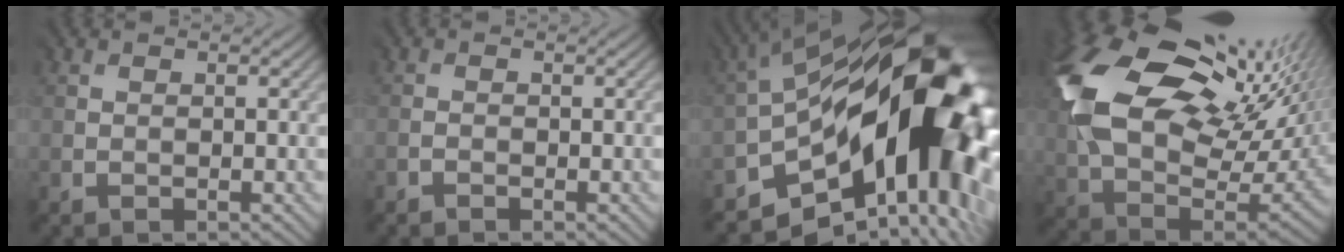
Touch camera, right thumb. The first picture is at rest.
{"total": 0.9, "force": [-0.8, -0.3, -0.4], "torque": [0.002, 0.001, -0.016]}
{"total": 18.4, "force": [-4.0, 9.3, 15.4], "torque": [-0.232, -0.014, -0.065]}
{"total": 18.9, "force": [7.4, 10.9, 13.6], "torque": [-0.328, 0.005, 0.146]}